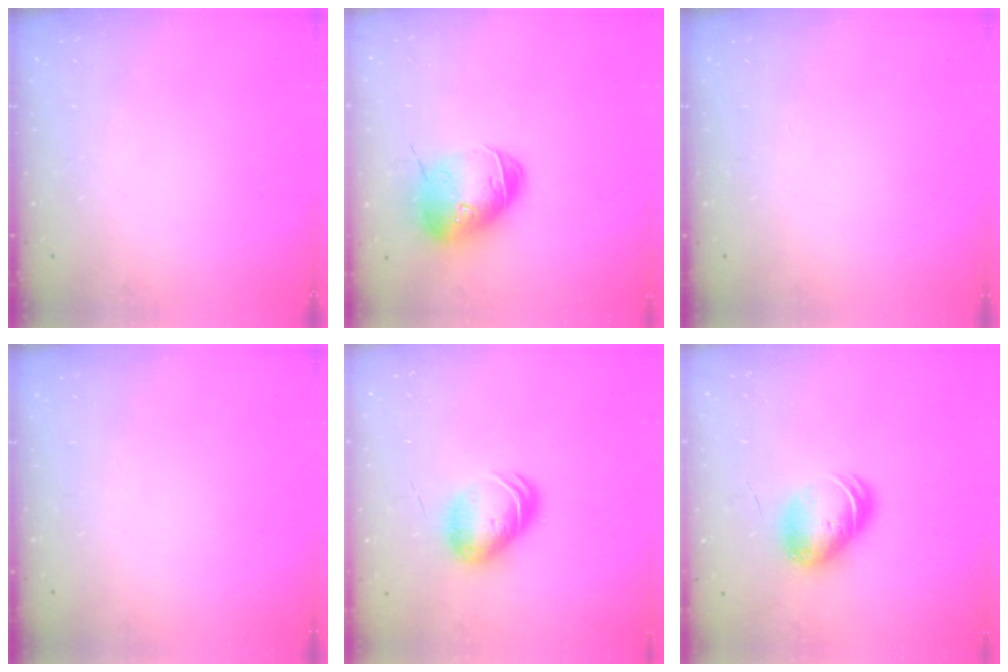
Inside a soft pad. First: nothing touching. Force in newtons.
{"total": 16.3, "press": 16.2, "slide": 2.4}
{"total": 0.0}
{"total": 0.0}
{"total": 8.5, "press": 8.5, "slide": 0.2}
{"total": 8.7, "press": 8.6, "slide": 0.5}